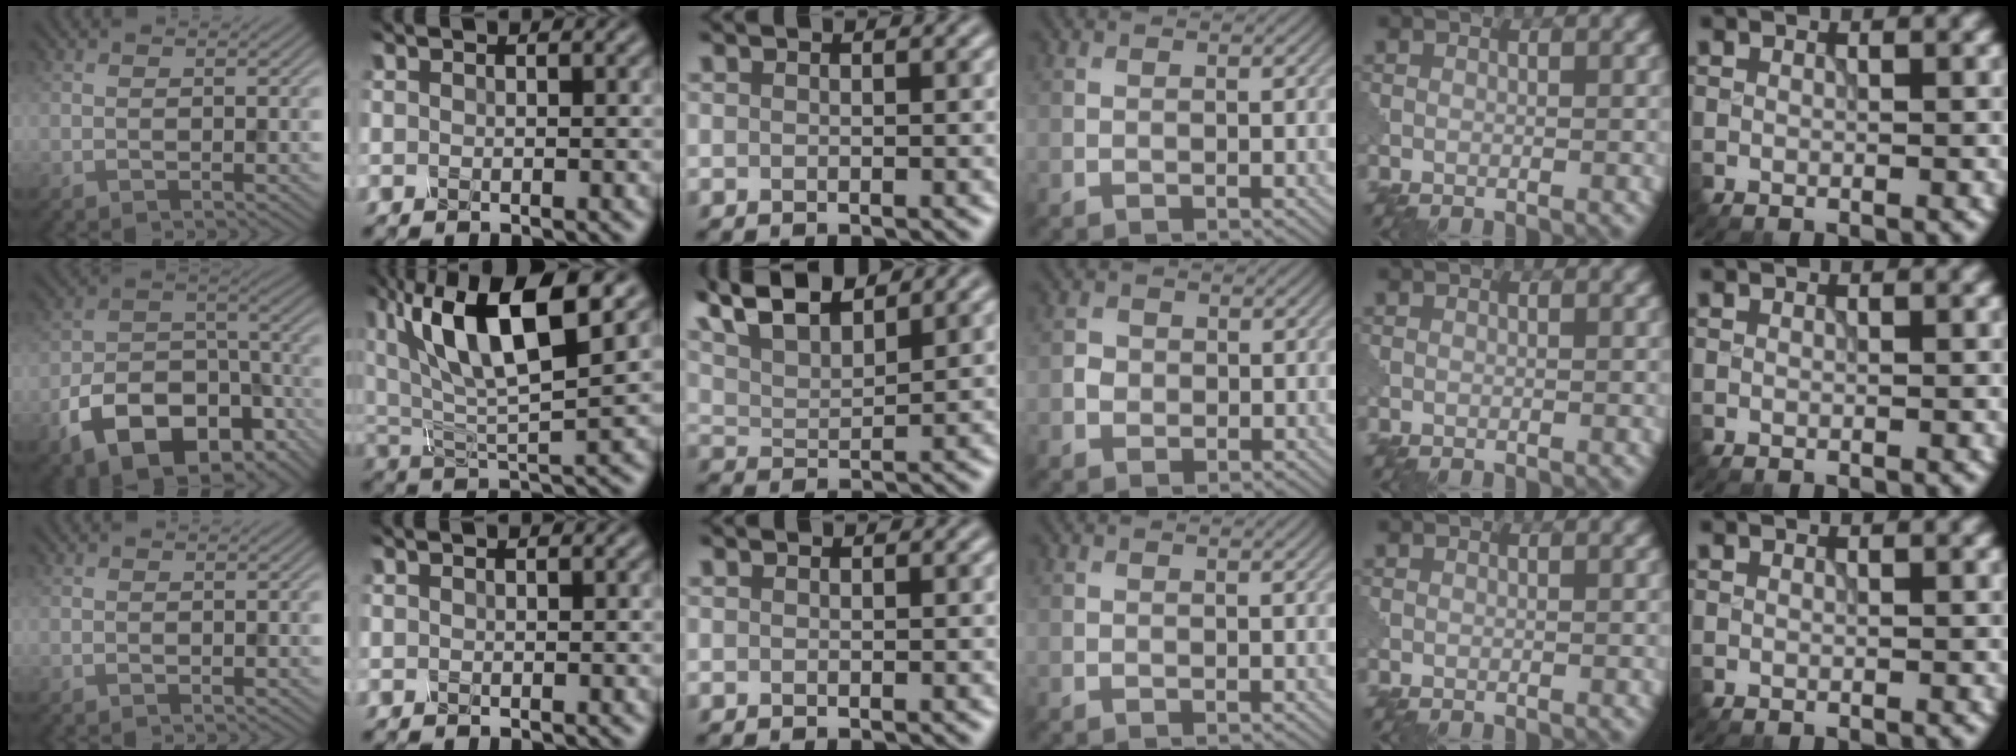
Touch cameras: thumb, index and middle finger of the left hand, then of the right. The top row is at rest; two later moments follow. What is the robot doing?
{"motion": "shake", "object": "sieve"}